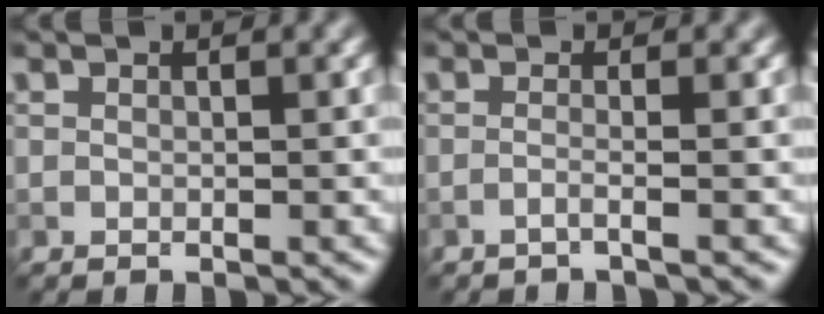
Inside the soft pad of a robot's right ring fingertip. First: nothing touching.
{"total": 1.2, "force": [-0.6, 0.3, 1.0], "torque": [-0.009, -0.003, -0.021]}